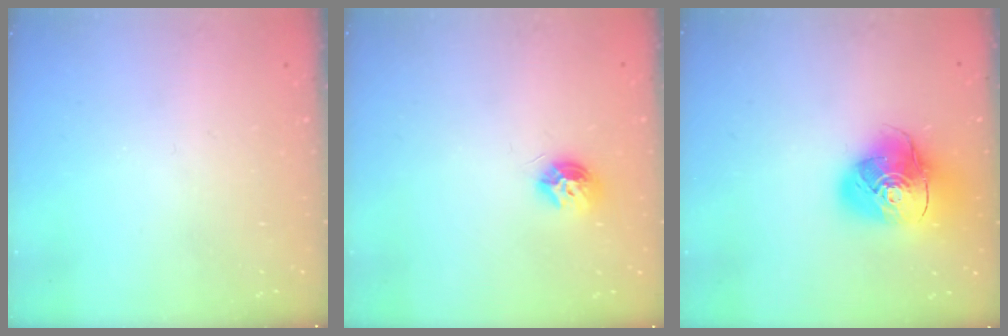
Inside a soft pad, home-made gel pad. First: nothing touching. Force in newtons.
{"total": 8.9, "press": 8.9, "slide": 0.2}
{"total": 14.9, "press": 14.8, "slide": 1.7}